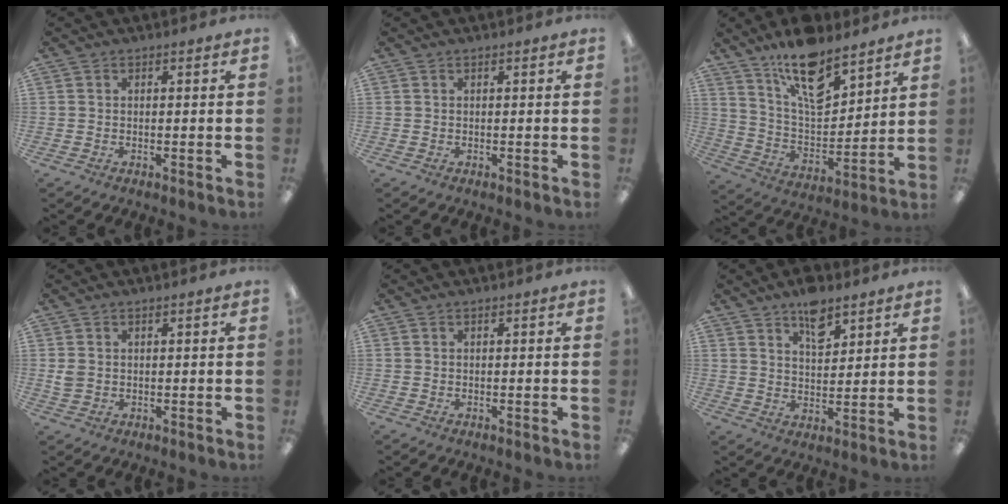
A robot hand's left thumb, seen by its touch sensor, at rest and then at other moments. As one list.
[{"total": 0.0}, {"total": 16.2, "force": [11.7, 6.5, 9.2], "torque": [-0.154, -0.067, 0.203]}, {"total": 2.0, "force": [0.6, 1.5, 1.1], "torque": [-0.023, 0.004, 0.011]}, {"total": 0.0}, {"total": 8.2, "force": [5.8, 3.9, 4.3], "torque": [-0.053, -0.034, 0.097]}]